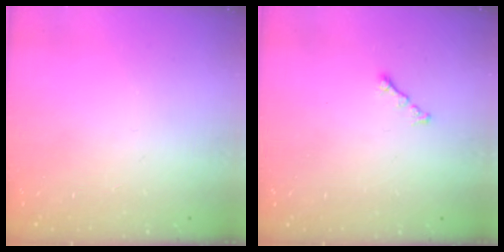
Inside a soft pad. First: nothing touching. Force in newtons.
{"total": 1.2, "press": 1.1, "slide": 0.5}